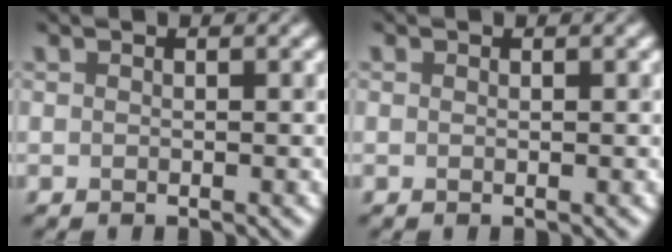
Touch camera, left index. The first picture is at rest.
{"total": 0.0}